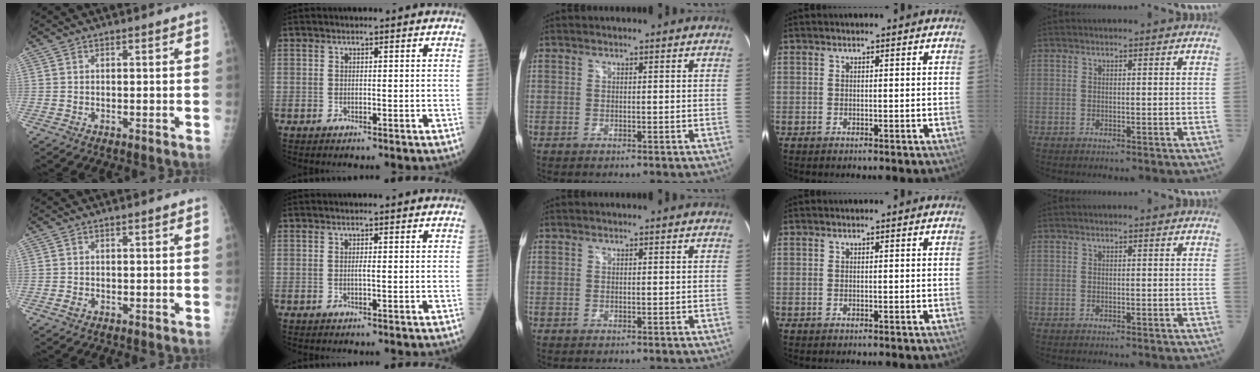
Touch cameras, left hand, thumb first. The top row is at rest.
{"thumb": {"total": 0.9, "force": [-0.3, 0.6, 0.6], "torque": [-0.010, 0.003, -0.002]}, "index": {"total": 0.7, "force": [0.1, 0.0, 0.7], "torque": [-0.015, 0.000, 0.002]}}